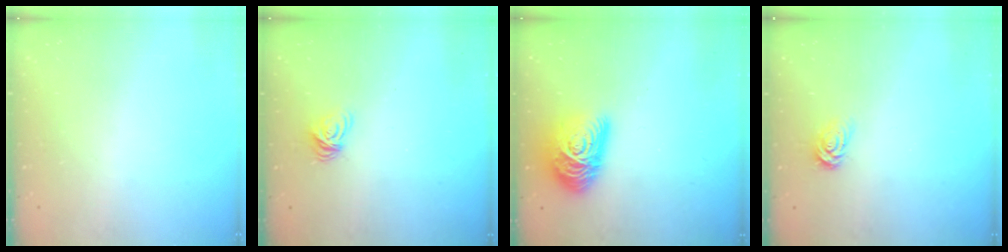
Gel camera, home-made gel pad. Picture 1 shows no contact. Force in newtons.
{"total": 7.6, "press": 7.6, "slide": 0.4}
{"total": 16.4, "press": 16.4, "slide": 0.8}
{"total": 3.0, "press": 2.9, "slide": 0.3}